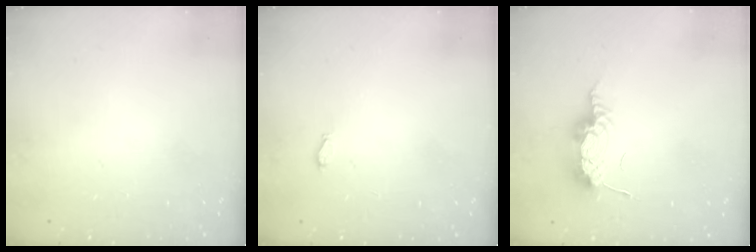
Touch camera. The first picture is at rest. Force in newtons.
{"total": 2.3, "press": 2.0, "slide": 1.2}
{"total": 10.3, "press": 9.3, "slide": 4.4}